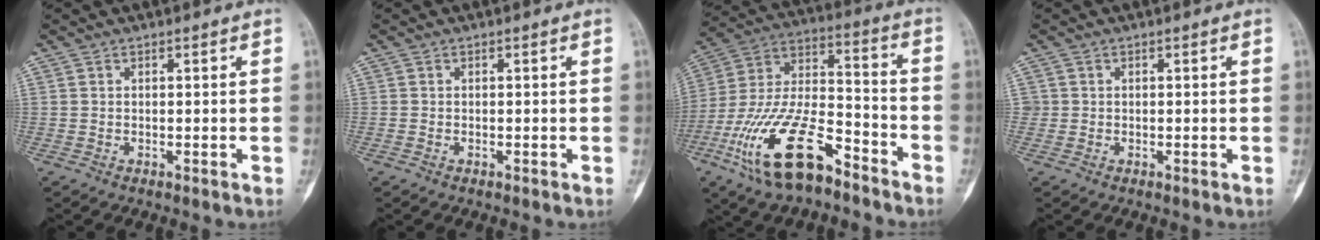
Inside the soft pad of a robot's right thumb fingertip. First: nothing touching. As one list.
[{"total": 0.0}, {"total": 20.9, "force": [-12.2, 8.6, 14.7], "torque": [-0.299, 0.063, -0.230]}, {"total": 0.9, "force": [0.0, 0.9, 0.0], "torque": [0.007, 0.004, -0.001]}]